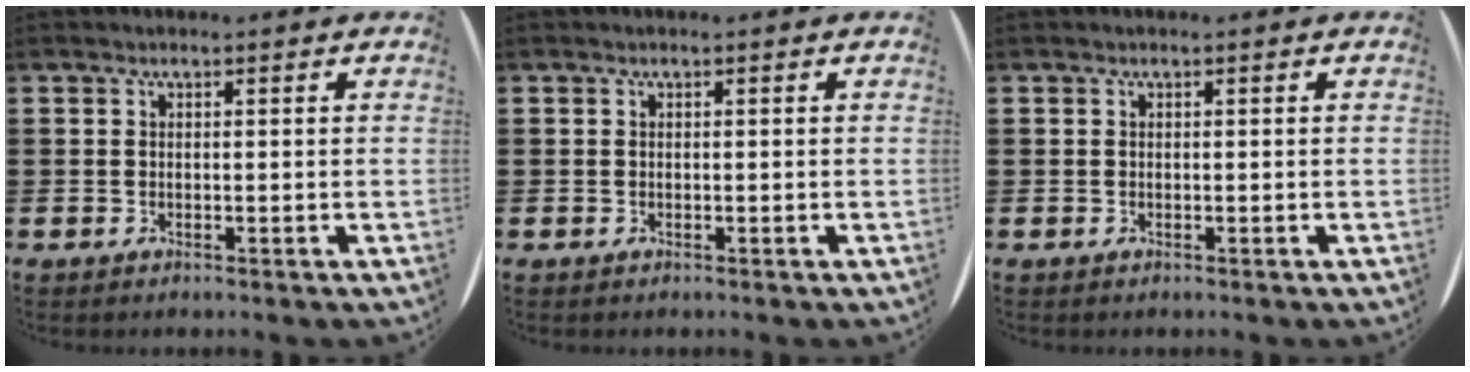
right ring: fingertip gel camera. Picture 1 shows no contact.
{"total": 0.0}
{"total": 0.0}